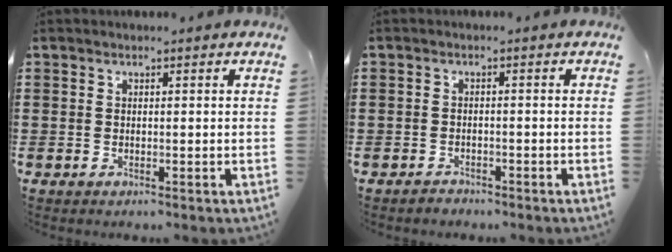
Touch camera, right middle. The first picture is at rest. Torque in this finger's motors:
{"motor_torque": [0.04, -0.04, -0.23, -0.01]}